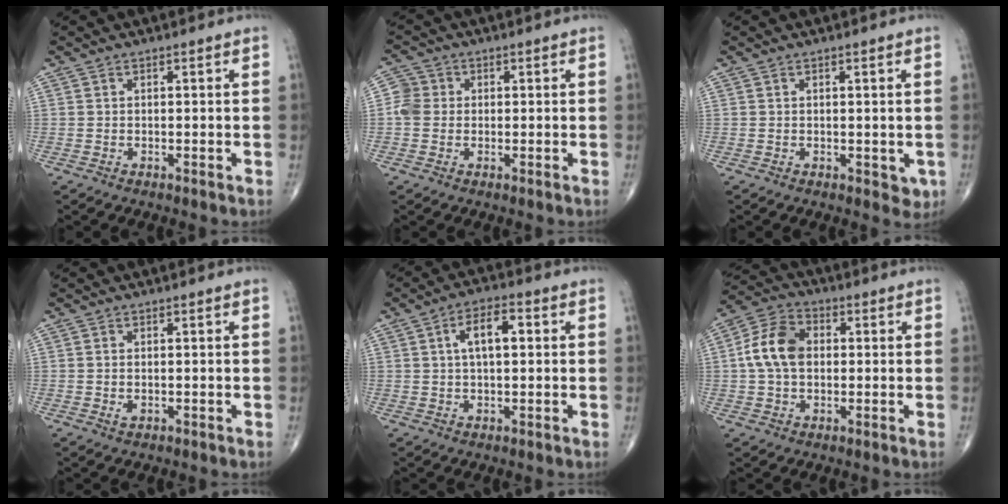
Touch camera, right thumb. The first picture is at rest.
{"total": 3.8, "force": [0.0, 3.5, 1.4], "torque": [-0.017, 0.009, -0.009]}
{"total": 2.1, "force": [0.1, 1.4, 1.6], "torque": [-0.009, -0.003, 0.004]}
{"total": 1.2, "force": [-0.2, 0.7, 0.9], "torque": [-0.018, 0.002, -0.002]}
{"total": 6.7, "force": [1.3, 3.1, 5.8], "torque": [-0.093, 0.013, 0.016]}
{"total": 9.9, "force": [0.6, 7.0, 7.0], "torque": [-0.127, 0.023, 0.002]}